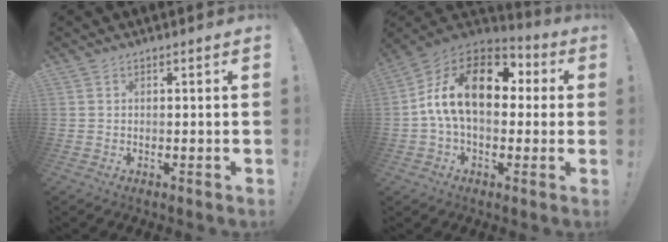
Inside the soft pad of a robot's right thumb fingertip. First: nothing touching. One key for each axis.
{"total": 19.5, "fx": 3.3, "fy": 11.2, "fz": 15.6, "tx": -0.265, "ty": 0.010, "tz": 0.057}